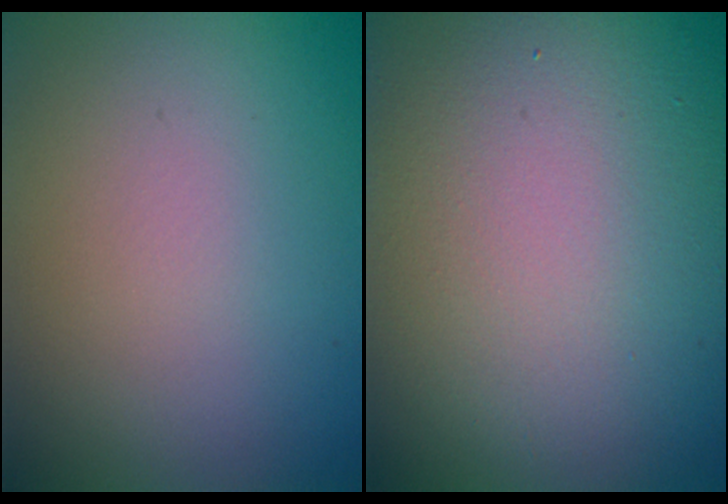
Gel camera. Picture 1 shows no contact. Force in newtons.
{"total": 18.4, "press": 18.4, "slide": 0.8}